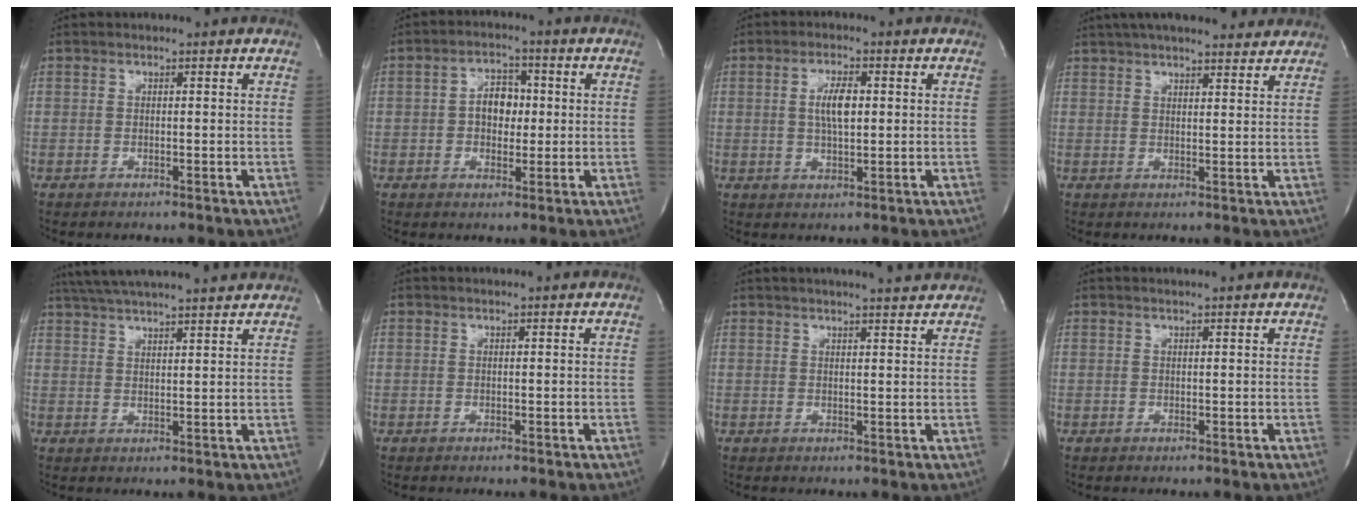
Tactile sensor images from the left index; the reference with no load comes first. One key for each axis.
{"total": 5.1, "fx": 0.1, "fy": 3.4, "fz": 3.8, "tx": -0.067, "ty": 0.013, "tz": 0.001}
{"total": 4.7, "fx": 0.6, "fy": 1.4, "fz": 4.4, "tx": -0.087, "ty": 0.003, "tz": 0.012}
{"total": 16.2, "fx": 14.1, "fy": 3.3, "fz": 7.3, "tx": -0.117, "ty": 0.041, "tz": 0.194}
{"total": 17.2, "fx": 15.4, "fy": 1.6, "fz": 7.6, "tx": -0.136, "ty": 0.043, "tz": 0.224}
{"total": 0.9, "fx": 0.8, "fy": 0.0, "fz": 0.3, "tx": -0.006, "ty": 0.006, "tz": 0.010}
{"total": 8.3, "fx": 7.5, "fy": 0.6, "fz": 3.5, "tx": -0.054, "ty": 0.016, "tz": 0.087}
{"total": 3.6, "fx": 3.4, "fy": -0.1, "fz": 1.2, "tx": -0.018, "ty": 0.018, "tz": 0.035}